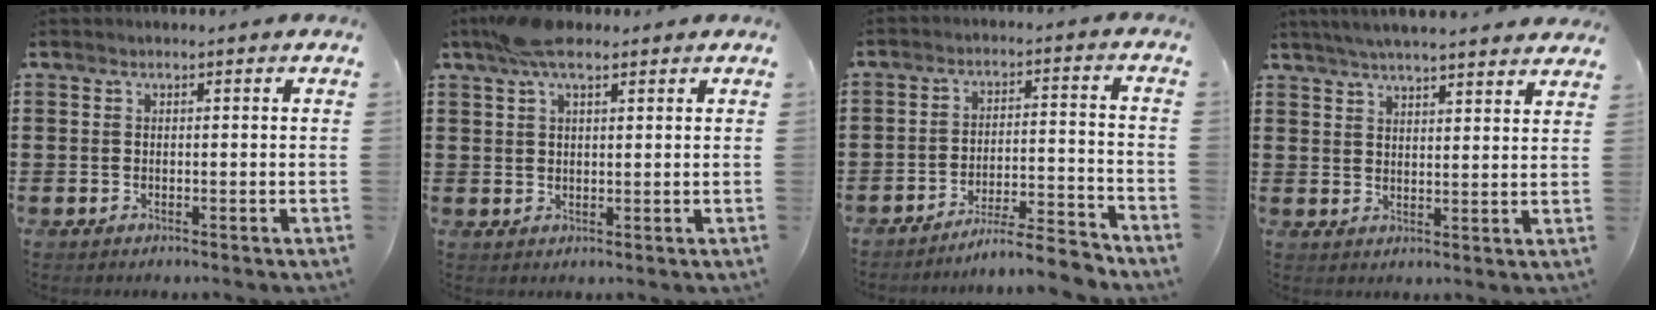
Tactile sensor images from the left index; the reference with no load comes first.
{"total": 5.8, "force": [3.5, 2.2, 4.1], "torque": [-0.090, 0.009, 0.063]}
{"total": 7.0, "force": [-6.4, -0.1, 2.7], "torque": [-0.043, 0.002, -0.121]}
{"total": 4.6, "force": [4.4, -0.2, 1.3], "torque": [-0.038, -0.015, 0.080]}